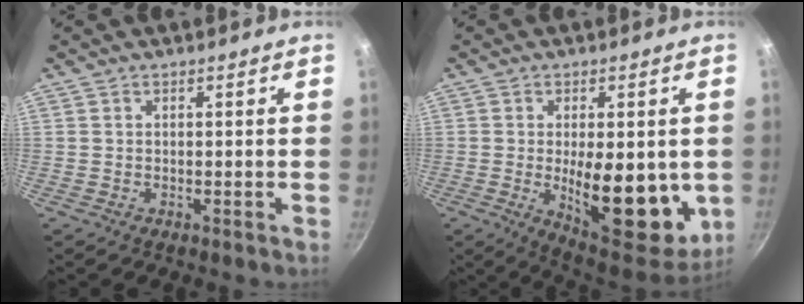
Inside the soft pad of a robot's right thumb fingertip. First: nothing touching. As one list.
[{"total": 18.6, "force": [-1.8, 8.3, 16.5], "torque": [-0.197, -0.024, -0.014]}]